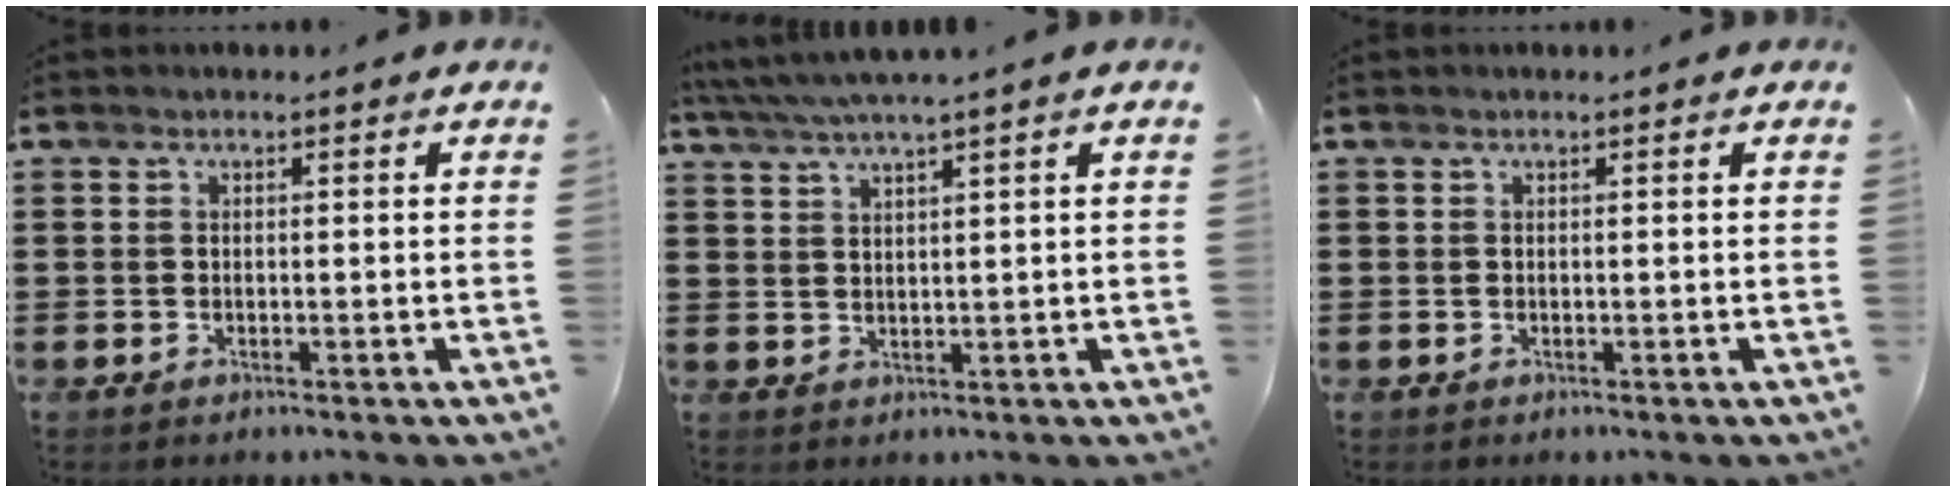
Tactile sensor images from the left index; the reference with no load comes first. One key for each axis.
{"total": 3.2, "fx": 2.5, "fy": -0.6, "fz": 1.9, "tx": -0.043, "ty": -0.008, "tz": 0.043}
{"total": 0.0}